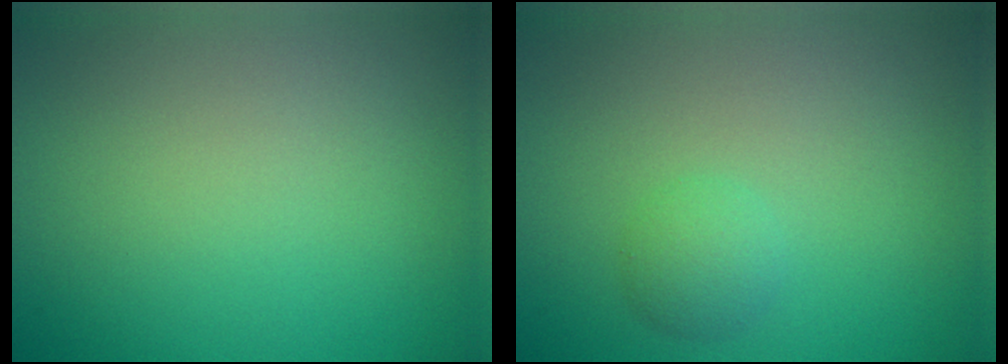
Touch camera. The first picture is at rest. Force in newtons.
{"total": 1.7, "press": 1.7, "slide": 0.1}